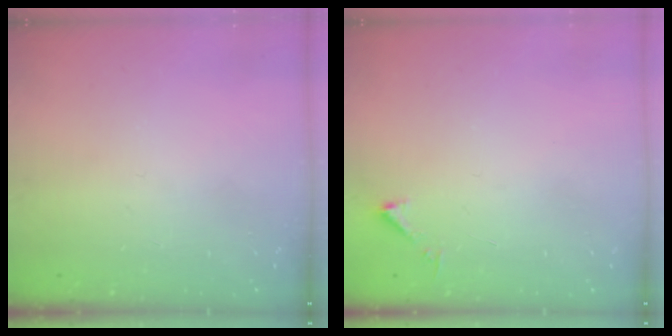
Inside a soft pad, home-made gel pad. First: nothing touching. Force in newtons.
{"total": 3.1, "press": 3.1, "slide": 0.4}